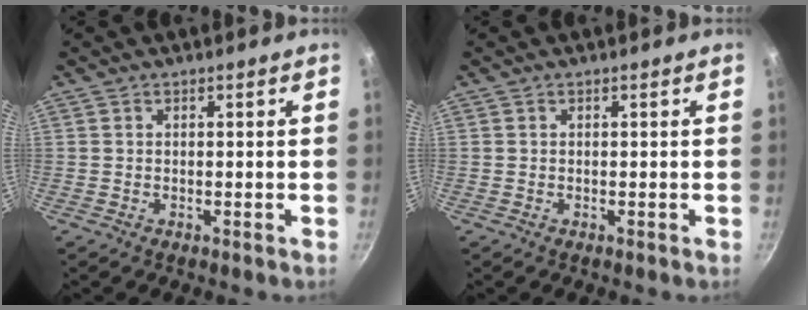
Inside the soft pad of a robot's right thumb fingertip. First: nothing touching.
{"total": 0.0}